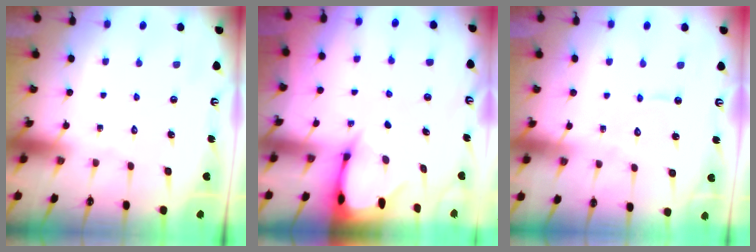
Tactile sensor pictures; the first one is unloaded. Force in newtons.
{"total": 3.1, "press": 3.0, "slide": 0.4}
{"total": 4.9, "press": 4.8, "slide": 0.4}